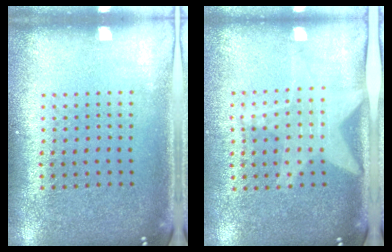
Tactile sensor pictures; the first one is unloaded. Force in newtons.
{"total": 1.8, "press": 1.5, "slide": 1.1}